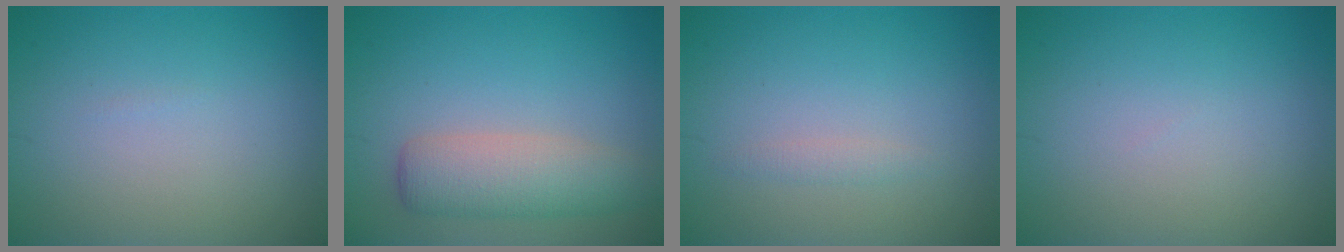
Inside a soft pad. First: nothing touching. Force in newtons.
{"total": 4.4, "press": 4.4, "slide": 0.4}
{"total": 0.8, "press": 0.8, "slide": 0.1}
{"total": 0.0}